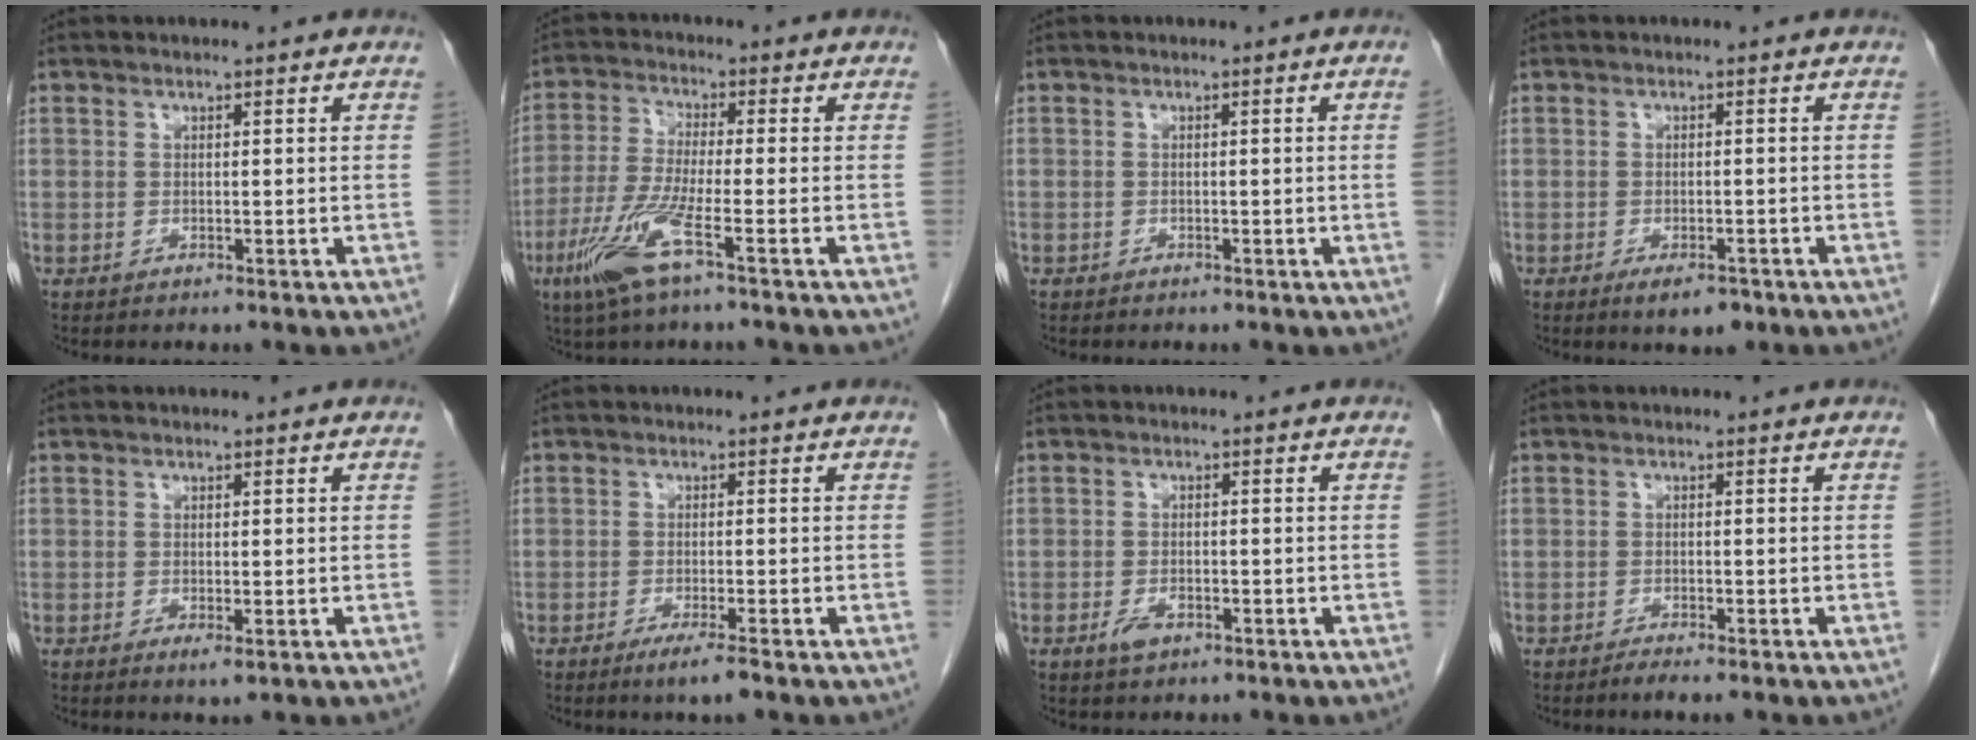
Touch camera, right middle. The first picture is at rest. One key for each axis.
{"total": 8.5, "fx": -4.2, "fy": 0.1, "fz": 7.3, "tx": -0.163, "ty": -0.013, "tz": -0.087}
{"total": 1.0, "fx": -0.2, "fy": -0.4, "fz": 0.9, "tx": -0.007, "ty": 0.001, "tz": -0.005}
{"total": 3.4, "fx": -2.1, "fy": 1.2, "fz": 2.4, "tx": -0.038, "ty": -0.002, "tz": -0.027}
{"total": 1.3, "fx": -0.4, "fy": 0.3, "fz": 1.2, "tx": -0.016, "ty": -0.004, "tz": -0.004}
{"total": 3.2, "fx": -2.1, "fy": -0.1, "fz": 2.4, "tx": -0.044, "ty": -0.009, "tz": -0.036}
{"total": 2.4, "fx": -1.2, "fy": 1.2, "fz": 1.7, "tx": -0.033, "ty": 0.001, "tz": -0.019}
{"total": 1.4, "fx": -1.1, "fy": 0.0, "fz": 0.9, "tx": -0.021, "ty": -0.004, "tz": -0.020}